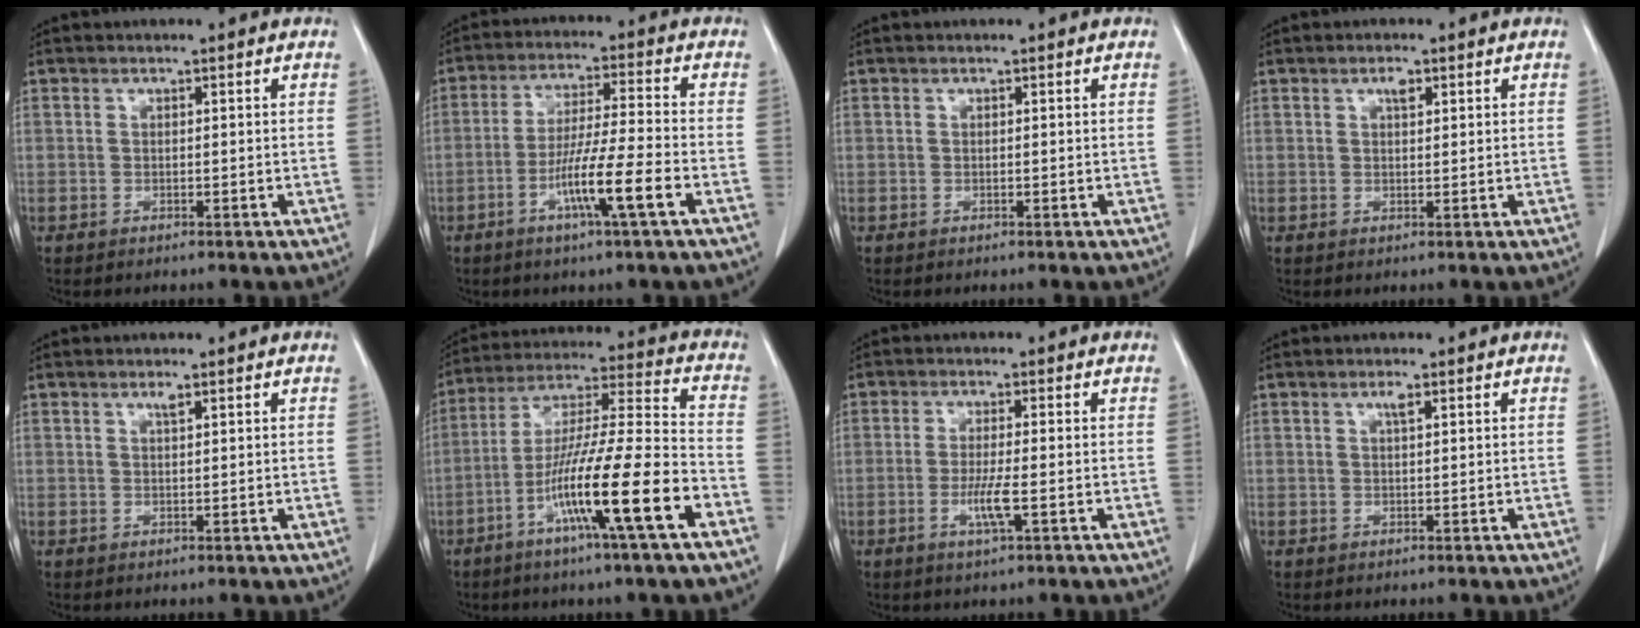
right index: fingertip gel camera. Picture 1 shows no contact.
{"total": 9.3, "force": [-4.0, -0.7, 8.4], "torque": [-0.156, -0.008, -0.077]}
{"total": 0.0}
{"total": 1.6, "force": [0.8, 0.6, 1.2], "torque": [-0.021, 0.000, 0.012]}
{"total": 0.9, "force": [0.6, 0.0, 0.7], "torque": [-0.015, -0.001, 0.012]}
{"total": 16.9, "force": [-7.5, -0.4, 15.2], "torque": [-0.278, -0.010, -0.134]}
{"total": 3.9, "force": [-1.3, 0.0, 3.7], "torque": [-0.074, -0.008, -0.024]}
{"total": 1.2, "force": [0.6, 0.1, 1.0], "torque": [-0.020, -0.001, 0.011]}